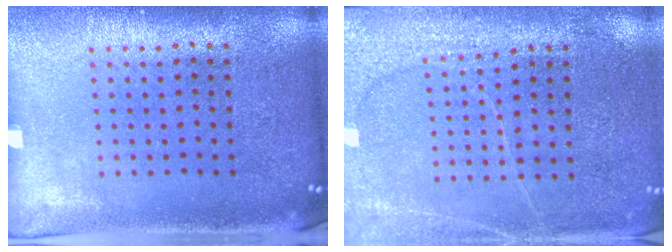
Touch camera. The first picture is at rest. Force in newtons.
{"total": 2.7, "press": 2.7, "slide": 0.4}